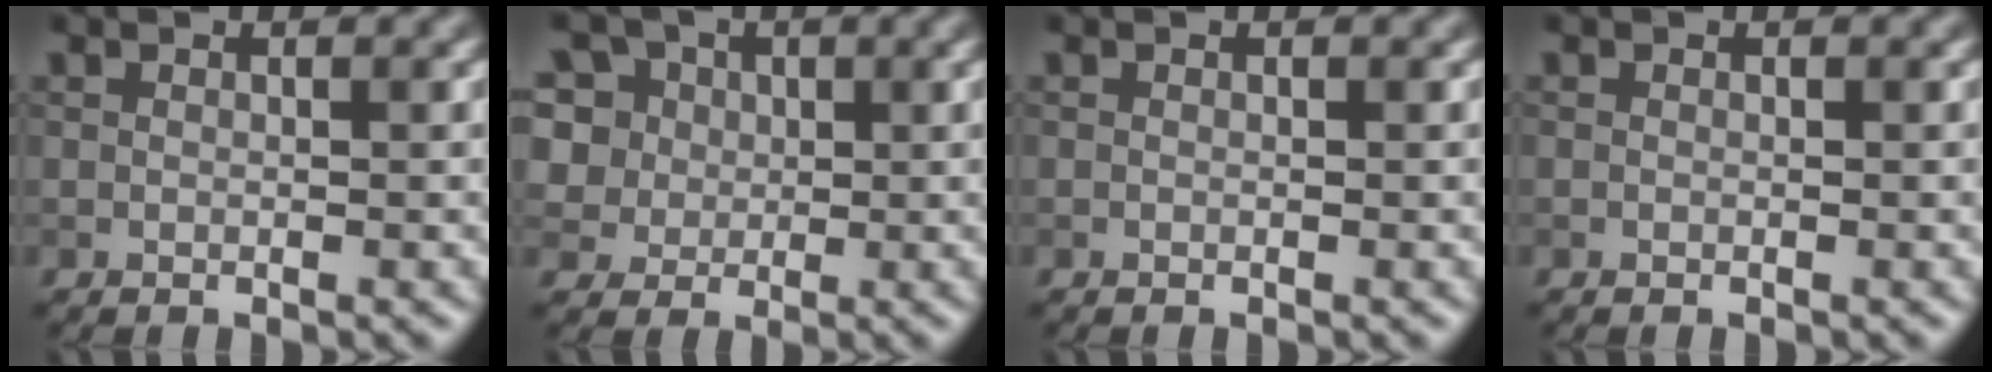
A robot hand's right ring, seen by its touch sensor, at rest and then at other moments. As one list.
[{"total": 11.4, "force": [5.6, 8.5, 5.3], "torque": [-0.121, 0.040, 0.076]}, {"total": 0.0}, {"total": 0.0}]